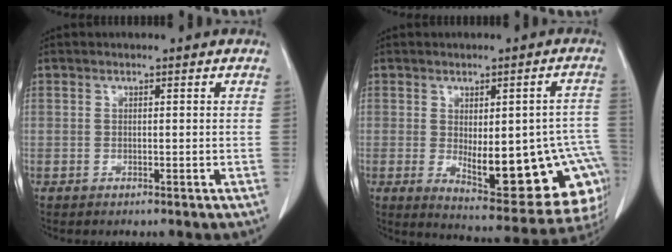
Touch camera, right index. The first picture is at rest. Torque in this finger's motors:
{"motor_torque": [1.51, -0.62, 0.37, 0.07]}